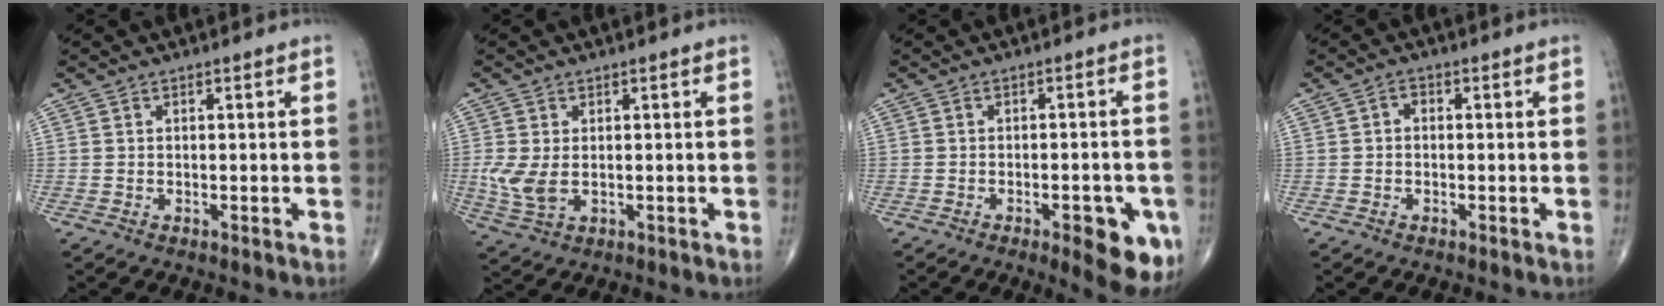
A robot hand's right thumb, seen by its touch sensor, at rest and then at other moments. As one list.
[{"total": 5.5, "force": [-0.1, 3.4, 4.3], "torque": [-0.102, -0.012, 0.005]}, {"total": 10.3, "force": [-4.3, 3.6, 8.6], "torque": [-0.085, 0.008, -0.047]}, {"total": 1.5, "force": [-0.1, 1.1, 1.0], "torque": [-0.009, 0.007, -0.007]}]